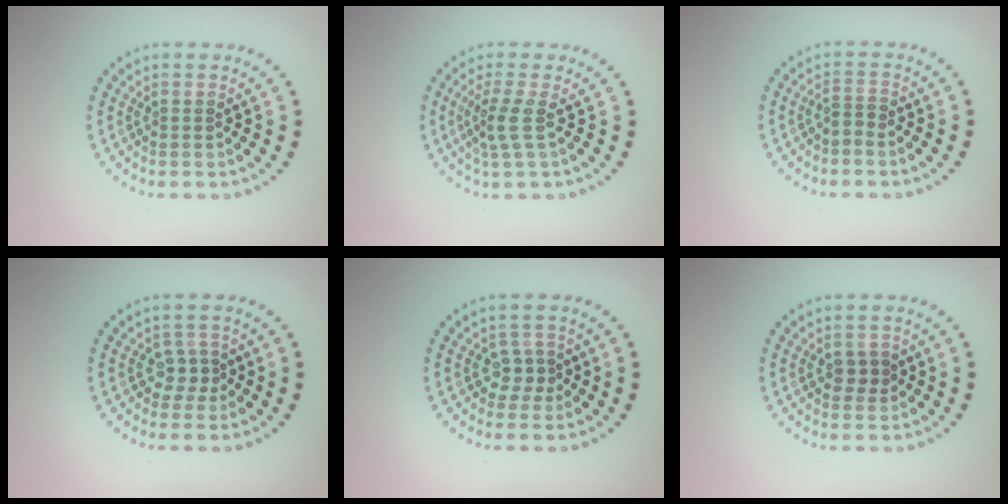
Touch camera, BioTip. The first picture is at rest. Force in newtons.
{"total": 2.4, "press": 1.8, "slide": 1.6}
{"total": 1.0, "press": 0.4, "slide": 0.9}
{"total": 1.8, "press": 1.4, "slide": 1.1}
{"total": 1.8, "press": 1.4, "slide": 1.1}
{"total": 1.5, "press": 1.5, "slide": 0.3}